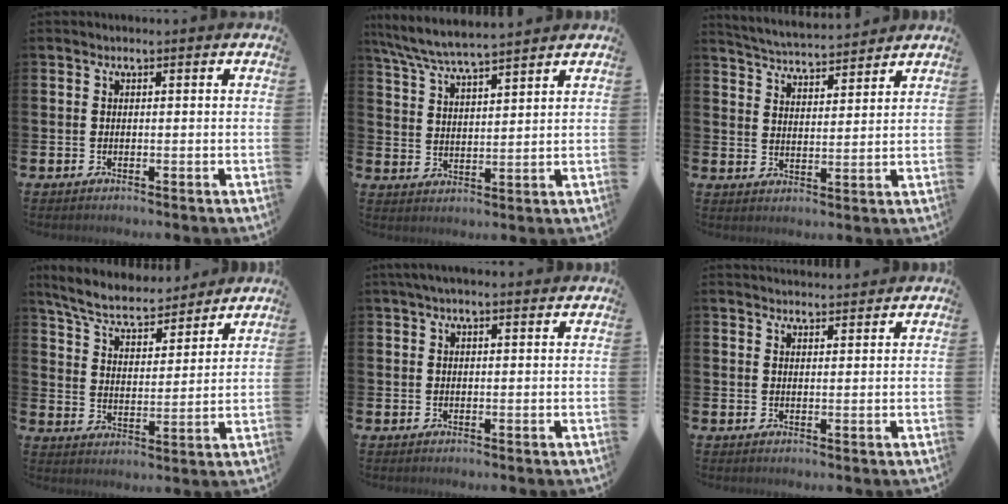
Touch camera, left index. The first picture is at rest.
{"total": 6.5, "force": [6.2, 0.3, 1.9], "torque": [-0.059, -0.033, 0.110]}
{"total": 4.9, "force": [4.9, 0.4, 0.2], "torque": [-0.026, -0.032, 0.086]}
{"total": 7.0, "force": [6.3, 1.9, 2.4], "torque": [-0.072, -0.044, 0.107]}
{"total": 2.0, "force": [1.5, 0.4, 1.3], "torque": [-0.023, 0.004, 0.027]}
{"total": 2.4, "force": [2.4, 0.2, 0.0], "torque": [0.005, -0.015, 0.042]}